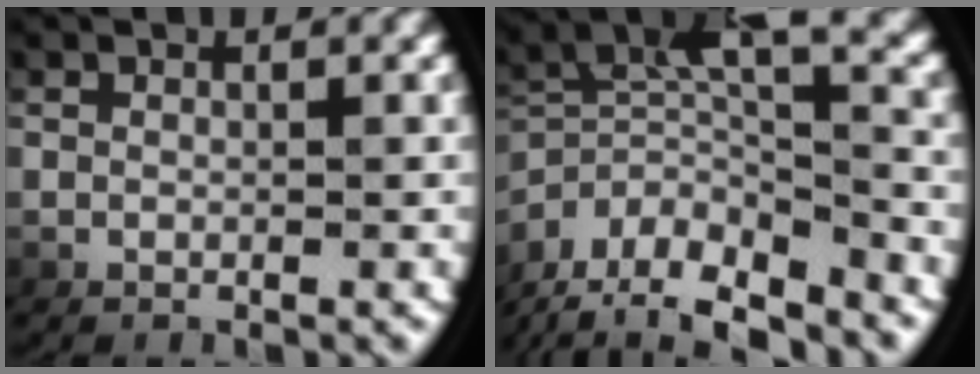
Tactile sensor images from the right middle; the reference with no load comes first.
{"total": 8.2, "force": [-2.4, 5.3, 5.8], "torque": [-0.122, -0.021, -0.032]}